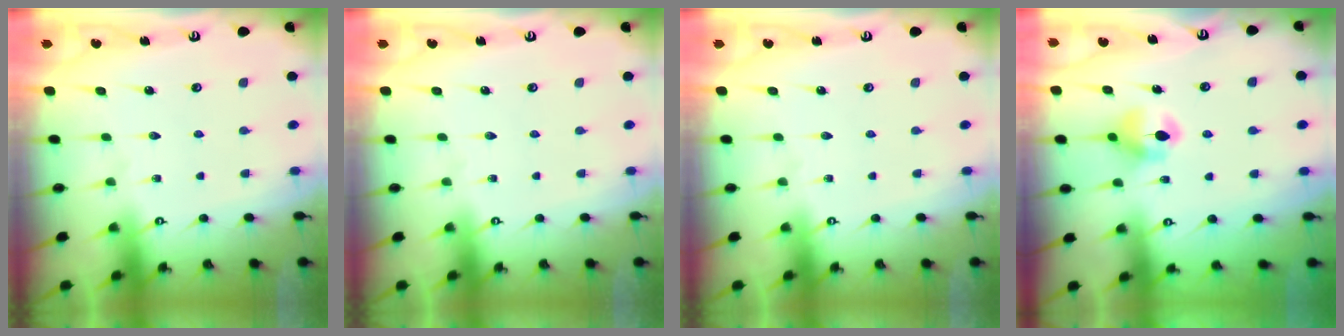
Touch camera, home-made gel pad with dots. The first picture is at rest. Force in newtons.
{"total": 0.0}
{"total": 0.0}
{"total": 7.4, "press": 7.3, "slide": 0.6}